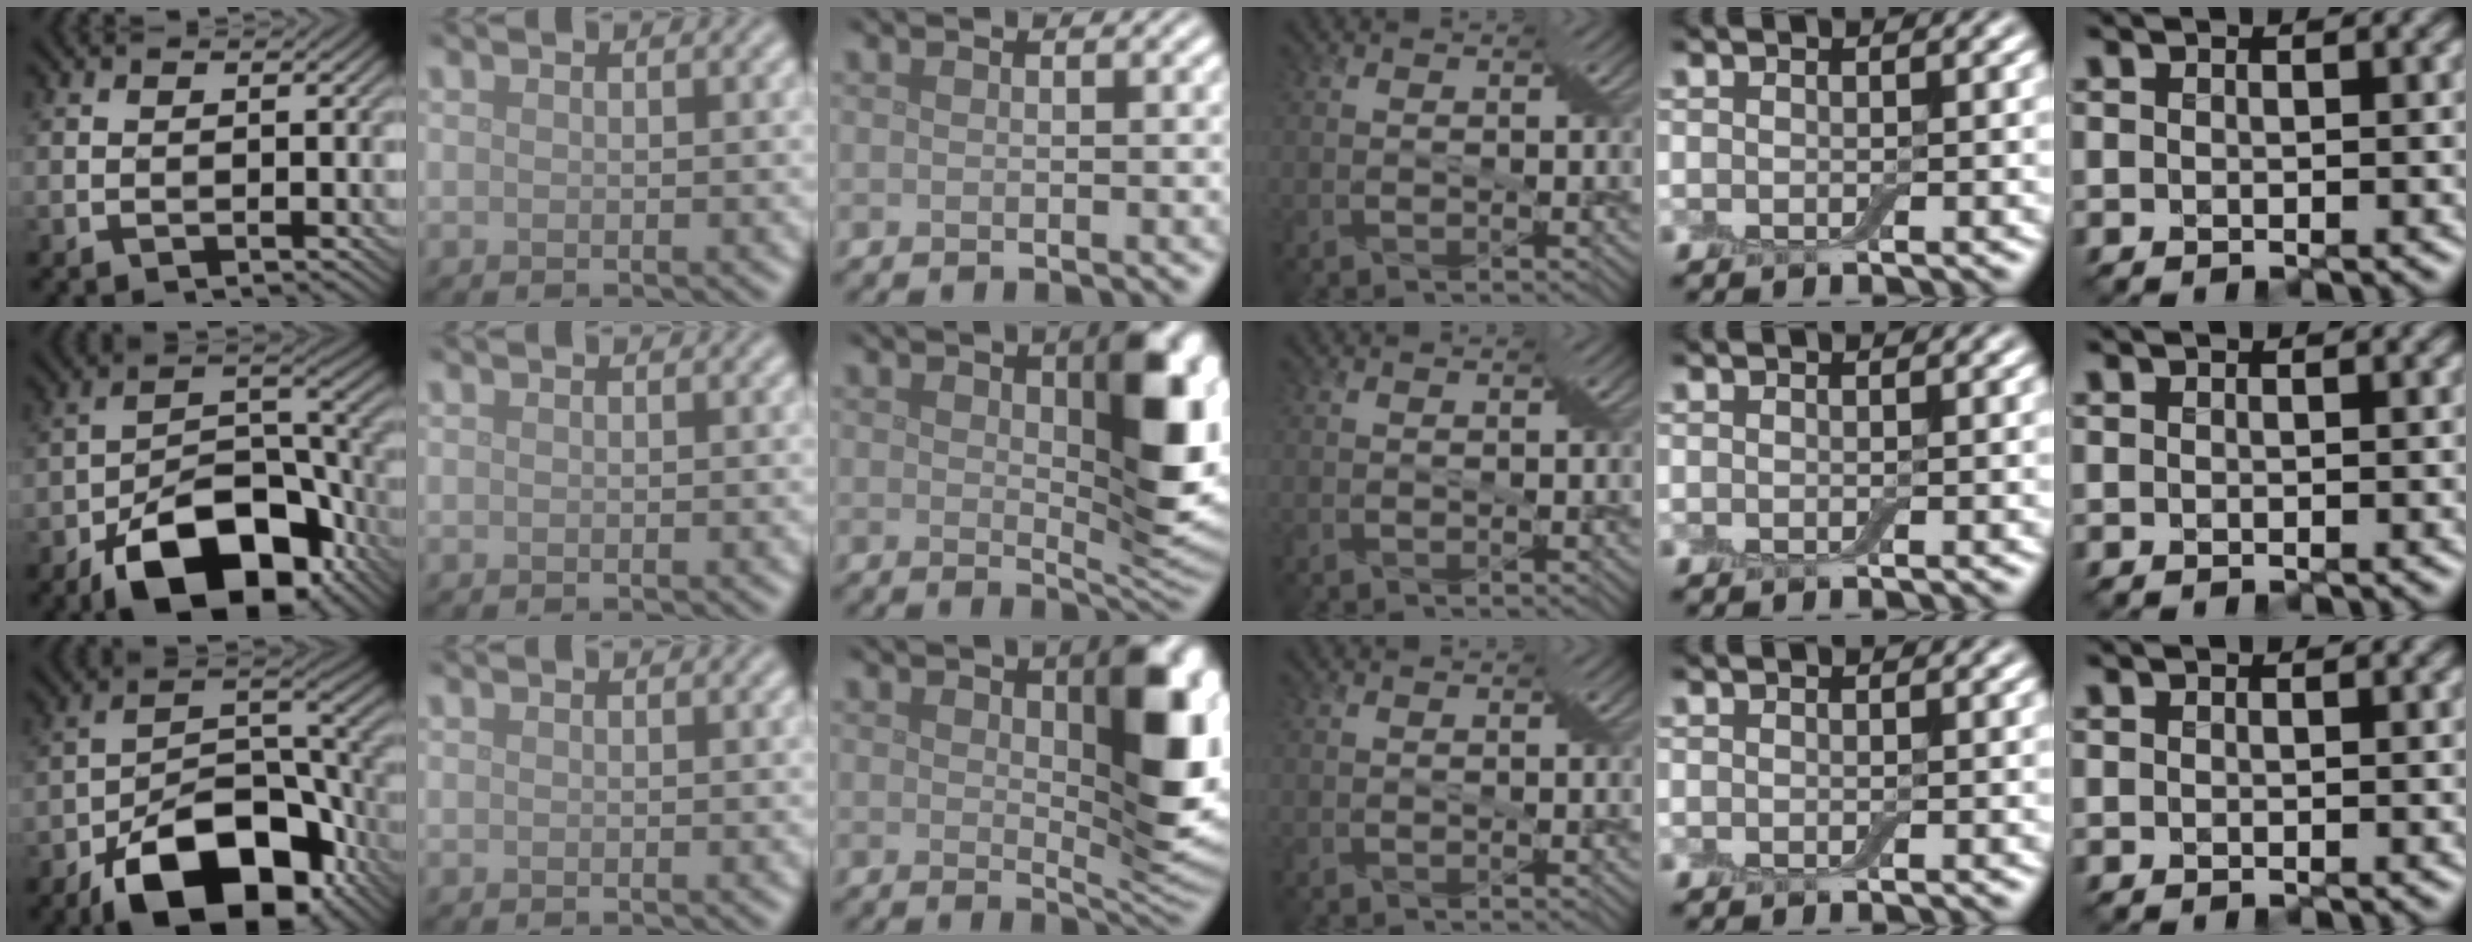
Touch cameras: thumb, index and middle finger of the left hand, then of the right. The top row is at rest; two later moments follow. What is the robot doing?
{"motion": "cut", "object": "aluminum foil"}